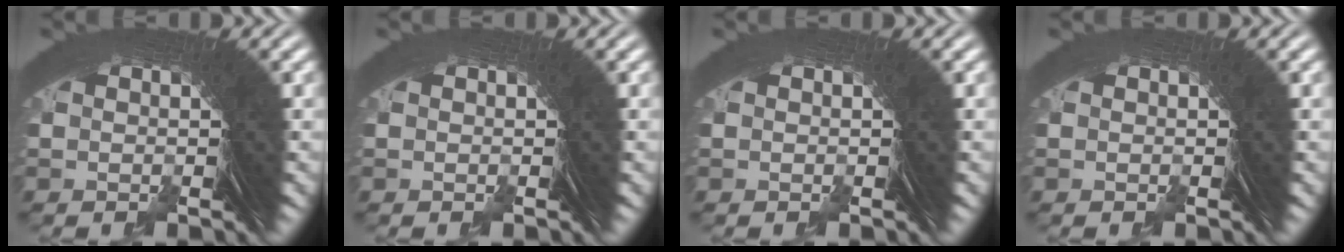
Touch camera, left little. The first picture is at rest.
{"total": 0.0}
{"total": 0.0}
{"total": 0.0}